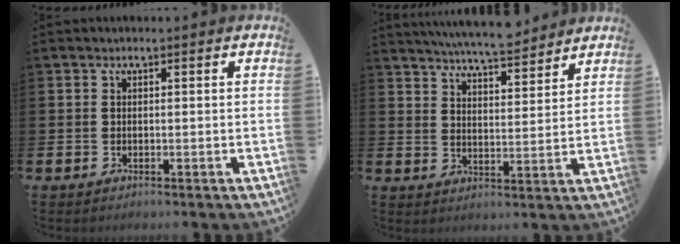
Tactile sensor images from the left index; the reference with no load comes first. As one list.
[{"total": 6.7, "force": [6.6, 0.3, 1.4], "torque": [-0.036, -0.038, 0.116]}]